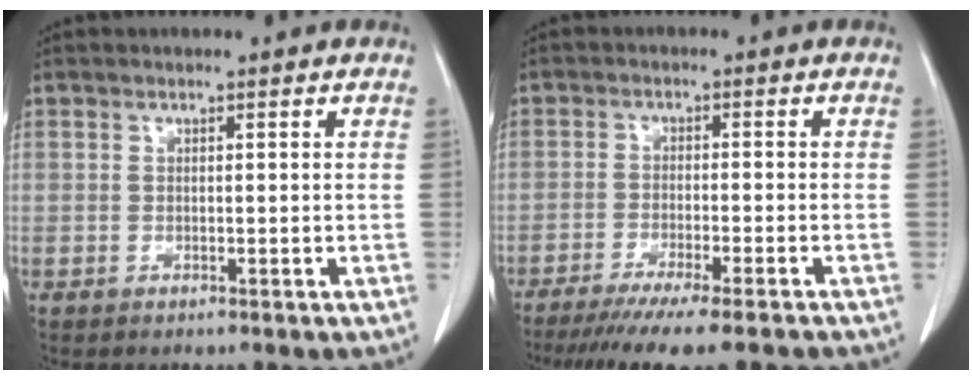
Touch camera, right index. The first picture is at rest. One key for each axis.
{"total": 12.9, "fx": -10.8, "fy": 0.3, "fz": 7.1, "tx": -0.093, "ty": -0.034, "tz": -0.163}